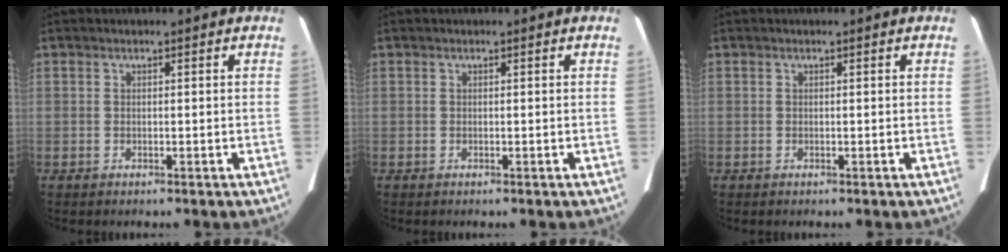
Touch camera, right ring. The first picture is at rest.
{"total": 0.0}
{"total": 0.0}